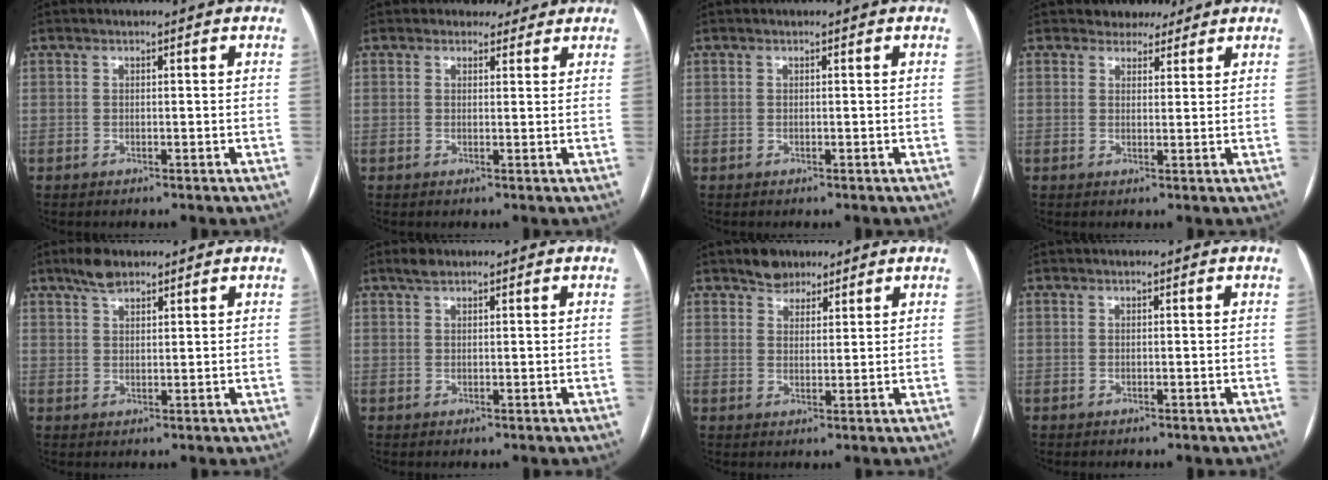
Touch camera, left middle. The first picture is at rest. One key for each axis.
{"total": 2.7, "fx": 2.3, "fy": 1.4, "fz": 0.0, "tx": 0.005, "ty": 0.003, "tz": 0.025}
{"total": 0.0}
{"total": 3.5, "fx": 2.9, "fy": 1.9, "fz": 0.3, "tx": 0.000, "ty": 0.005, "tz": 0.040}
{"total": 3.6, "fx": 2.8, "fy": 1.4, "fz": 1.9, "tx": -0.041, "ty": 0.011, "tz": 0.051}
{"total": 1.8, "fx": 1.4, "fy": 0.7, "fz": 0.9, "tx": -0.021, "ty": 0.012, "tz": 0.027}
{"total": 3.8, "fx": 3.0, "fy": 2.3, "fz": 0.7, "tx": -0.010, "ty": 0.006, "tz": 0.048}
{"total": 0.0}